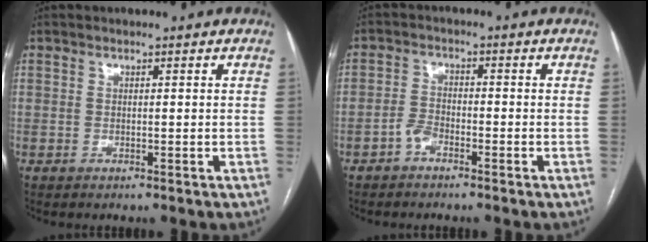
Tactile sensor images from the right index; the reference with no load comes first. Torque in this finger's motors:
{"motor_torque": [0.31, -0.21, 0.10, 0.03]}